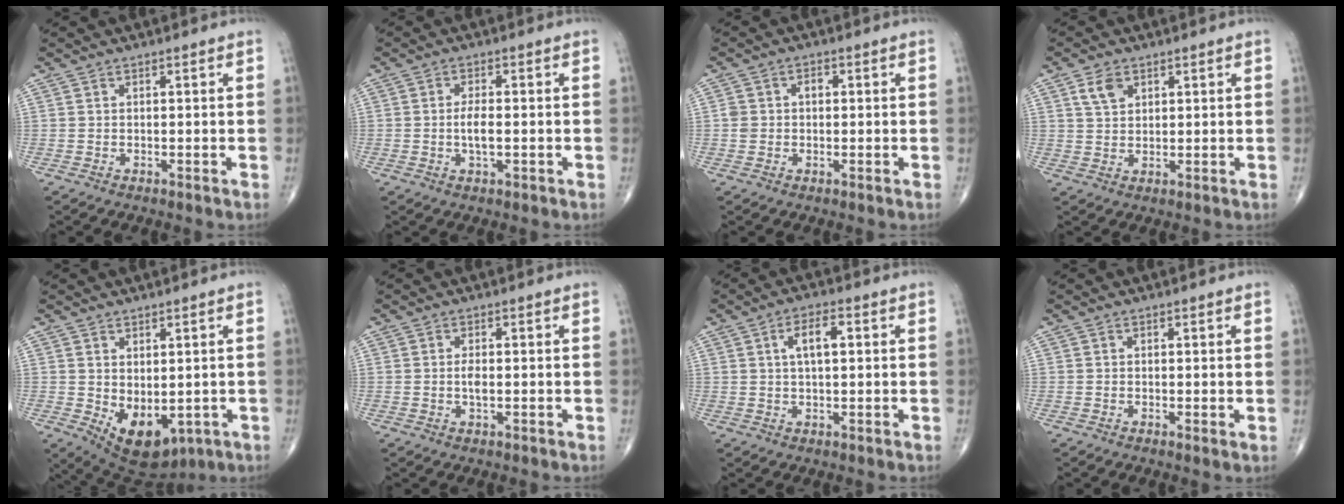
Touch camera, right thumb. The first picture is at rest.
{"total": 3.5, "force": [-0.5, 1.4, 3.2], "torque": [-0.060, 0.000, -0.011]}
{"total": 2.9, "force": [0.2, 2.4, 1.6], "torque": [-0.023, 0.012, 0.004]}
{"total": 4.3, "force": [2.1, 2.8, 2.4], "torque": [-0.036, -0.006, 0.041]}
{"total": 9.9, "force": [-1.8, 5.8, 7.8], "torque": [-0.098, -0.005, 0.000]}
{"total": 1.8, "force": [-0.2, 0.7, 1.7], "torque": [-0.031, -0.002, -0.004]}
{"total": 7.6, "force": [1.7, 3.3, 6.7], "torque": [-0.108, 0.010, 0.025]}
{"total": 0.7, "force": [0.1, 0.1, 0.7], "torque": [-0.012, -0.003, -0.003]}